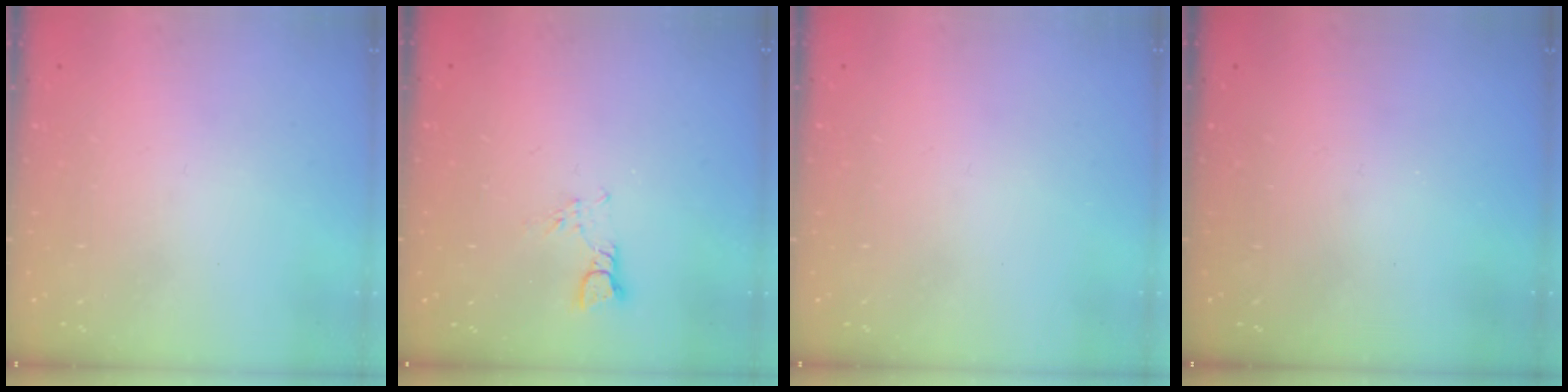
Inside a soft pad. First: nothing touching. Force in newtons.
{"total": 3.1, "press": 3.1, "slide": 0.2}
{"total": 0.0}
{"total": 0.0}